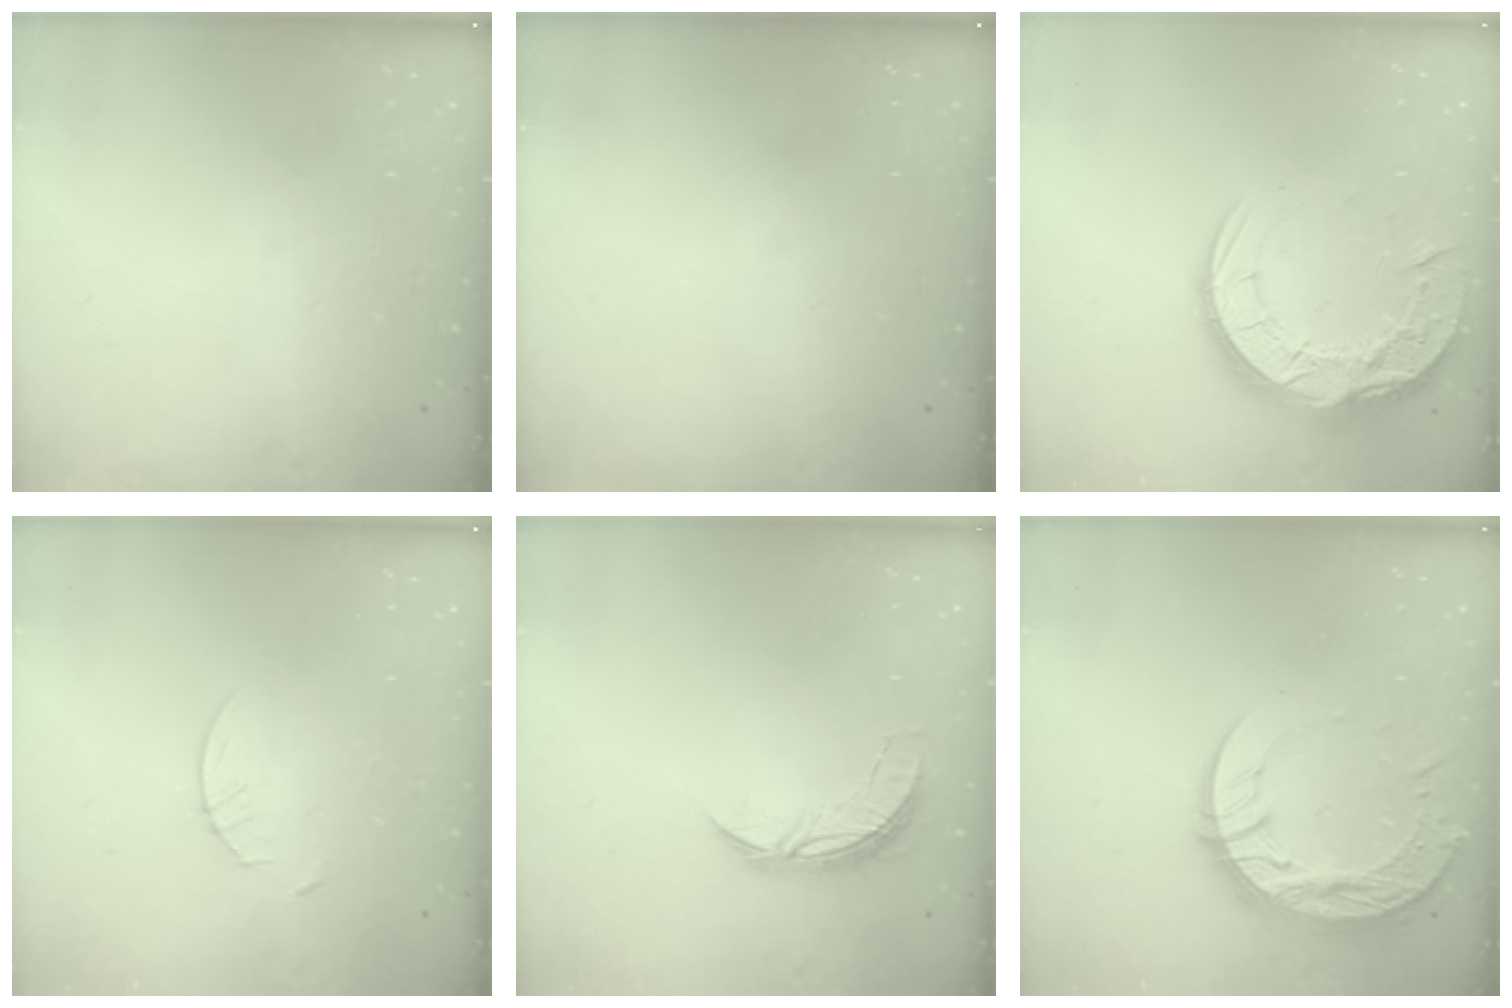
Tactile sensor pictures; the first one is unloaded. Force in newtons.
{"total": 0.0}
{"total": 17.9, "press": 17.8, "slide": 1.3}
{"total": 2.9, "press": 2.9, "slide": 0.4}
{"total": 6.5, "press": 6.5, "slide": 0.4}
{"total": 14.0, "press": 14.0, "slide": 1.3}